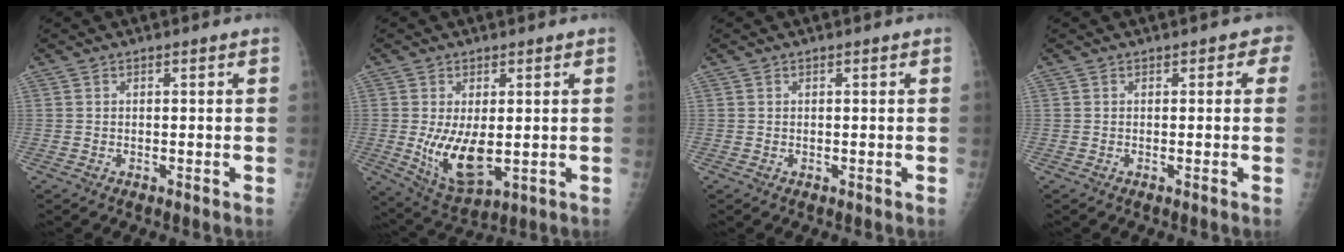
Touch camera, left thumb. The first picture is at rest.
{"total": 9.7, "force": [-0.7, 4.9, 8.4], "torque": [-0.139, -0.025, 0.007]}
{"total": 0.0}
{"total": 1.9, "force": [0.6, 1.3, 1.2], "torque": [0.009, 0.005, -0.002]}